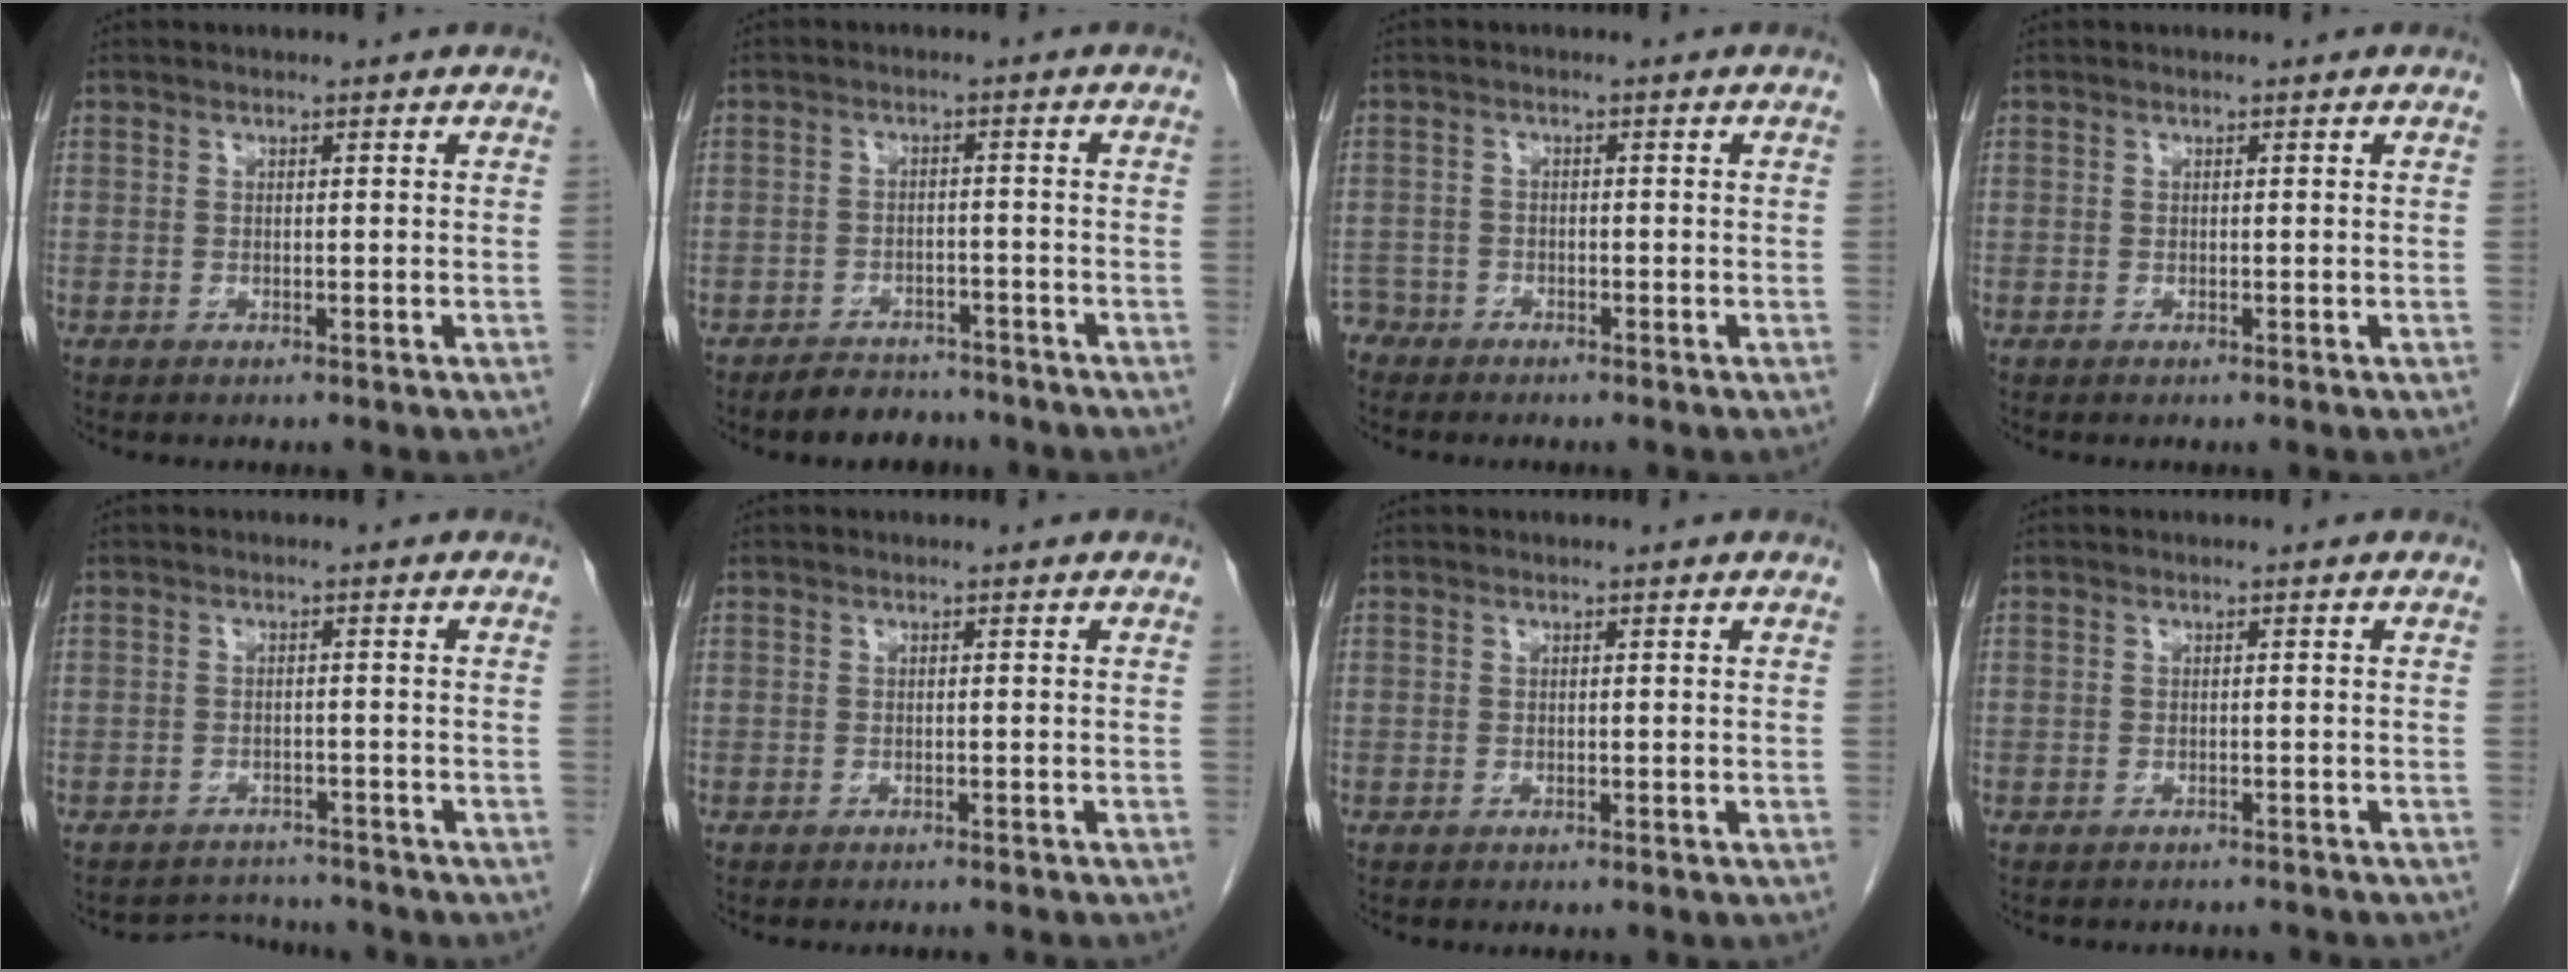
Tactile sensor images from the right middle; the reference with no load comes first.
{"total": 5.1, "force": [-4.5, 2.3, 0.7], "torque": [-0.010, 0.003, -0.065]}
{"total": 2.4, "force": [-2.1, 1.0, -0.5], "torque": [0.007, 0.001, -0.043]}
{"total": 0.0}
{"total": 3.7, "force": [-3.5, 0.8, -1.1], "torque": [0.013, 0.008, -0.051]}
{"total": 3.7, "force": [-3.5, 0.3, 1.2], "torque": [-0.018, -0.009, -0.042]}
{"total": 0.0}
{"total": 4.8, "force": [-4.4, 1.5, 1.1], "torque": [-0.014, -0.003, -0.049]}